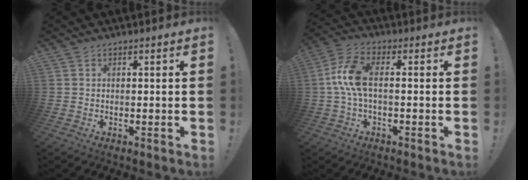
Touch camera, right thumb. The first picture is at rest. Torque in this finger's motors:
{"motor_torque": [0.39, 0.19, 1.13, -0.20, 0.30]}